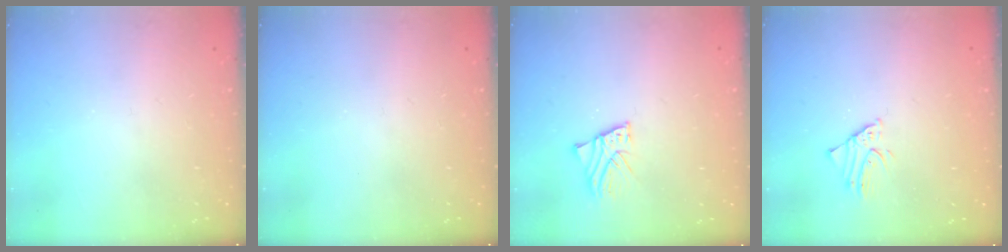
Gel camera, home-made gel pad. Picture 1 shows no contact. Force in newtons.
{"total": 0.0}
{"total": 2.4, "press": 2.4, "slide": 0.2}
{"total": 1.7, "press": 1.7, "slide": 0.1}